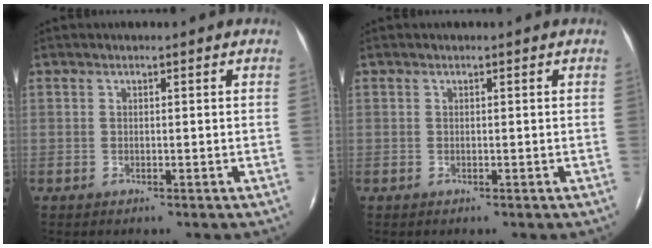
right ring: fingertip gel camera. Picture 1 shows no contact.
{"total": 0.0}